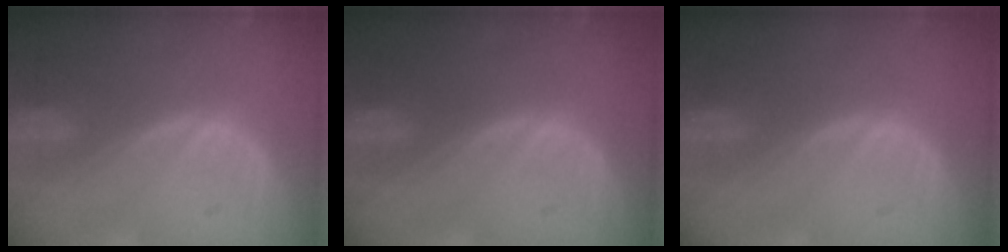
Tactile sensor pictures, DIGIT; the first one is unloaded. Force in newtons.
{"total": 0.0}
{"total": 0.0}